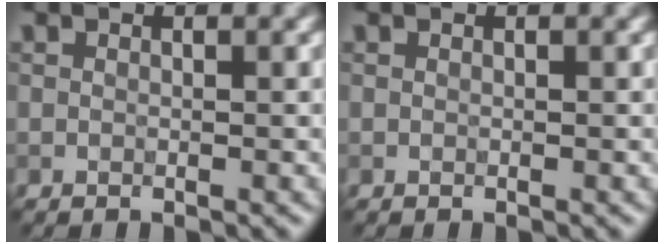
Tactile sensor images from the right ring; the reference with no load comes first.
{"total": 0.0}